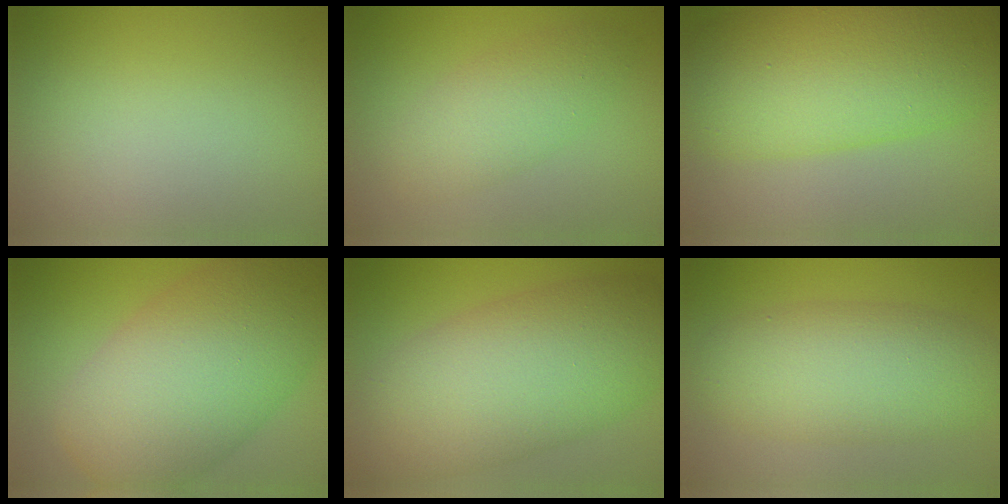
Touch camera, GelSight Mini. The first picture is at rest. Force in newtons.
{"total": 3.5, "press": 3.5, "slide": 0.2}
{"total": 11.4, "press": 11.4, "slide": 0.1}
{"total": 12.2, "press": 12.2, "slide": 0.5}
{"total": 11.1, "press": 11.1, "slide": 0.2}
{"total": 7.2, "press": 7.2, "slide": 0.3}